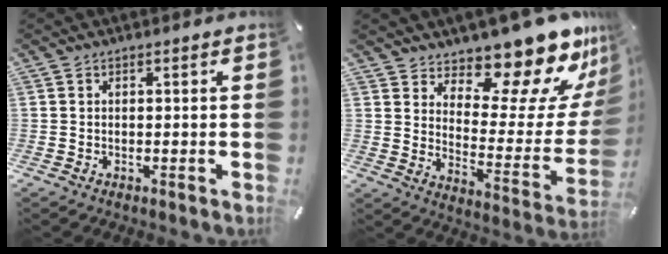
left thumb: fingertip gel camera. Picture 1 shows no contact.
{"total": 16.0, "force": [13.9, 5.6, 5.5], "torque": [-0.067, -0.131, 0.229]}